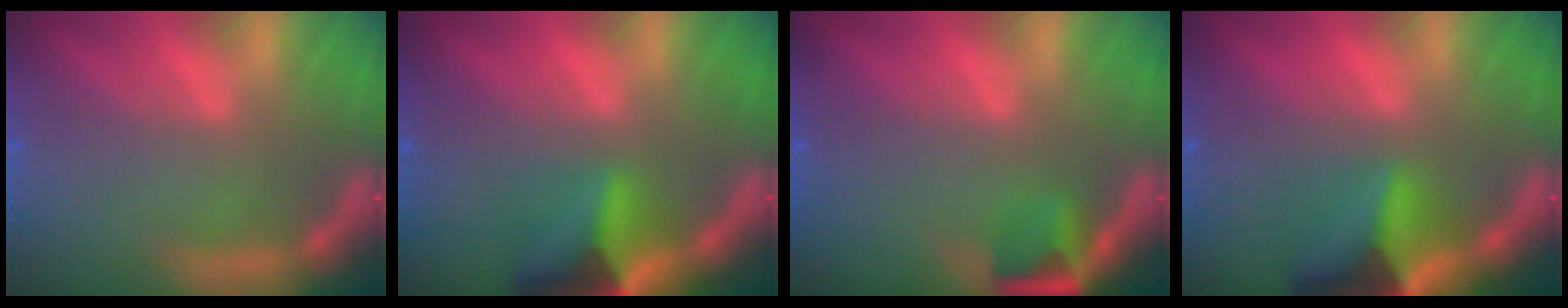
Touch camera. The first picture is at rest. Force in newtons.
{"total": 6.9}
{"total": 2.9}
{"total": 7.9}